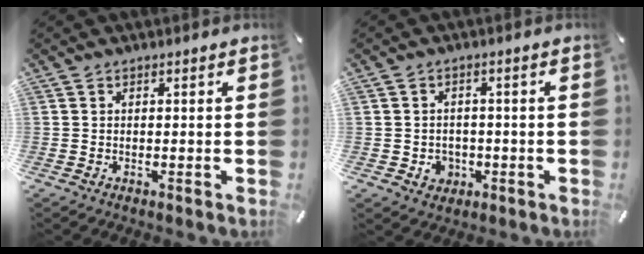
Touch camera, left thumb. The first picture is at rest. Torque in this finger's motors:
{"motor_torque": [-0.02, 0.03, 0.00, 0.01, 0.02]}